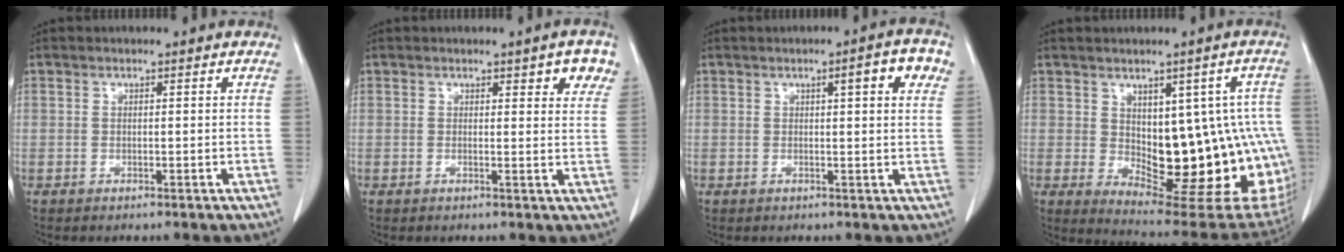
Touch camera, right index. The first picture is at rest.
{"total": 4.3, "force": [2.3, 0.9, 3.5], "torque": [-0.030, -0.001, 0.022]}
{"total": 5.2, "force": [2.0, 0.4, 4.8], "torque": [-0.058, 0.007, 0.019]}
{"total": 19.4, "force": [-1.4, 8.4, 17.5], "torque": [-0.151, 0.013, 0.010]}